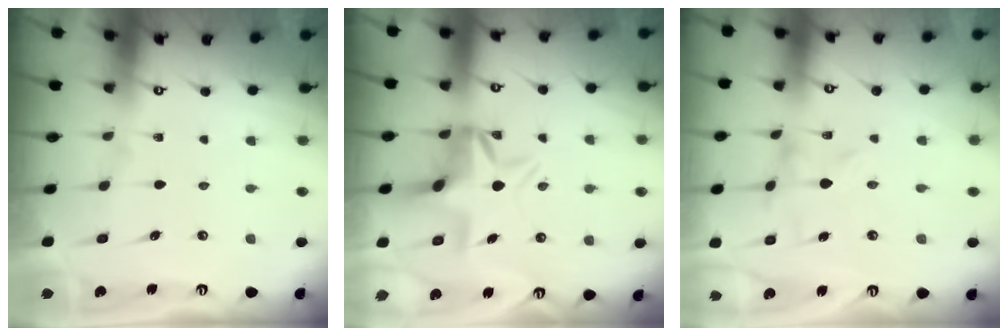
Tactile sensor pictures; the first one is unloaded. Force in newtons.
{"total": 7.2, "press": 6.7, "slide": 2.7}
{"total": 0.0}